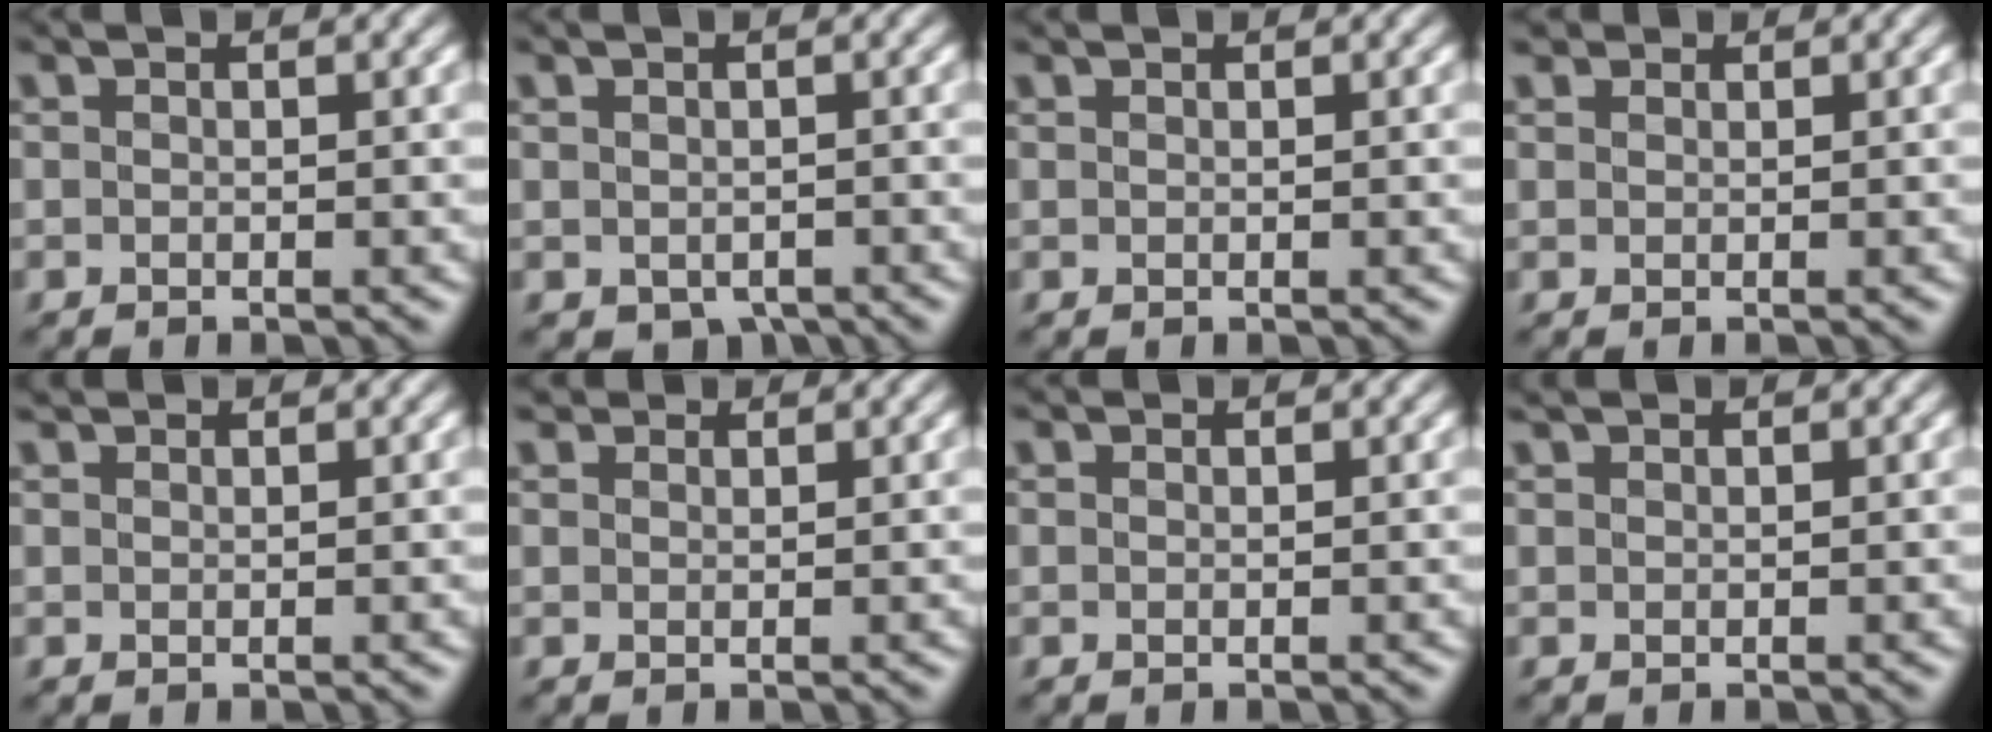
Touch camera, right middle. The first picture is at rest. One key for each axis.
{"total": 1.4, "fx": -0.9, "fy": 0.9, "fz": 0.5, "tx": -0.009, "ty": -0.009, "tz": -0.008}
{"total": 0.6, "fx": 0.6, "fy": 0.2, "fz": 0.1, "tx": -0.004, "ty": -0.003, "tz": 0.003}
{"total": 1.4, "fx": 1.4, "fy": 0.3, "fz": -0.1, "tx": -0.004, "ty": -0.005, "tz": 0.014}
{"total": 1.8, "fx": 1.7, "fy": 0.2, "fz": 0.2, "tx": -0.009, "ty": 0.003, "tz": 0.021}
{"total": 2.4, "fx": 2.3, "fy": 0.6, "fz": 0.3, "tx": -0.006, "ty": -0.003, "tz": 0.033}
{"total": 0.9, "fx": 0.9, "fy": 0.1, "fz": 0.0, "tx": -0.007, "ty": -0.004, "tz": 0.005}
{"total": 1.3, "fx": 1.2, "fy": 0.2, "fz": 0.3, "tx": -0.008, "ty": 0.001, "tz": 0.015}